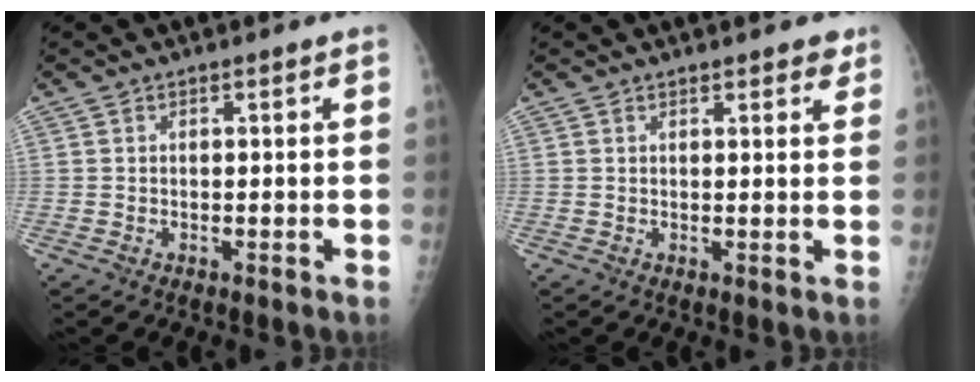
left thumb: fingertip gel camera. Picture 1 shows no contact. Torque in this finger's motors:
{"motor_torque": [-0.18, -0.28, 0.00, -0.04, 0.04]}